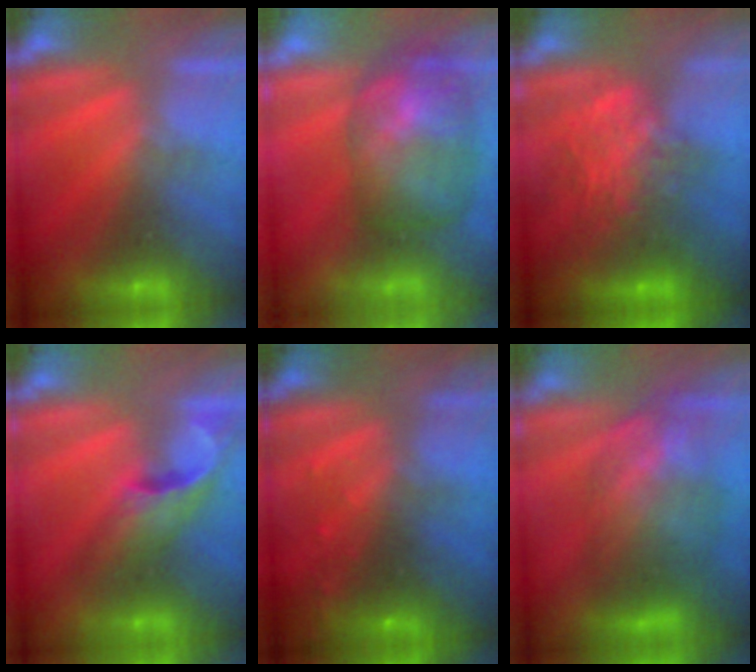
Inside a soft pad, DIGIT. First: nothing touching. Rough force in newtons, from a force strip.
{"total": 5.7}
{"total": 7.3}
{"total": 4.7}
{"total": 7.7}
{"total": 7.5}